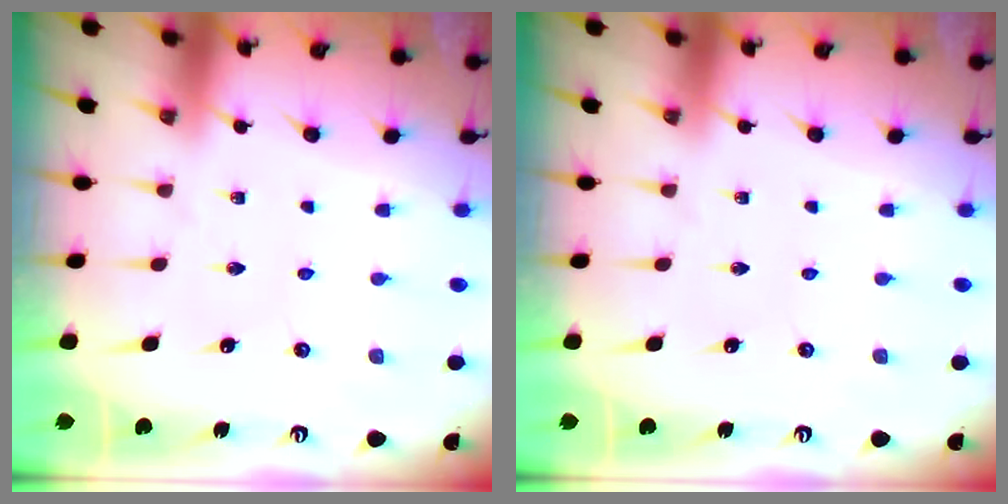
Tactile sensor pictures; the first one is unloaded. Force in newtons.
{"total": 0.0}